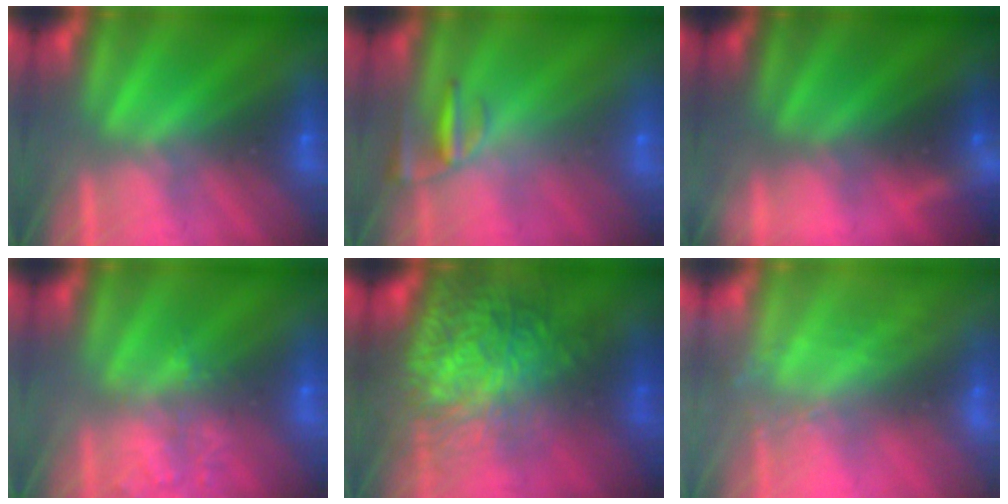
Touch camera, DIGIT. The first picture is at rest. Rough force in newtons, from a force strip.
{"total": 2.4}
{"total": 3.0}
{"total": 1.6}
{"total": 8.6}
{"total": 2.2}